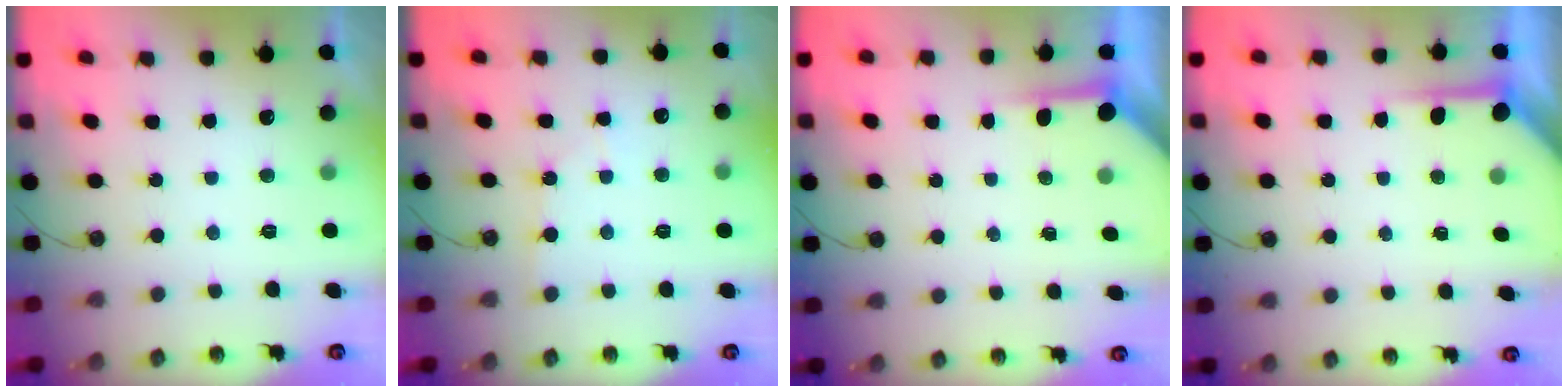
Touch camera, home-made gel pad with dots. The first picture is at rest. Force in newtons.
{"total": 2.6, "press": 2.6, "slide": 0.3}
{"total": 3.8, "press": 3.8, "slide": 0.2}
{"total": 4.5, "press": 4.5, "slide": 0.3}